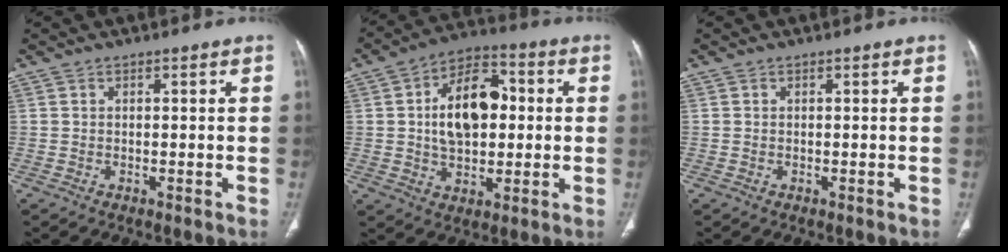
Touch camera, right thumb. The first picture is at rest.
{"total": 15.2, "force": [1.5, 9.6, 11.7], "torque": [-0.161, 0.020, 0.020]}
{"total": 0.0}